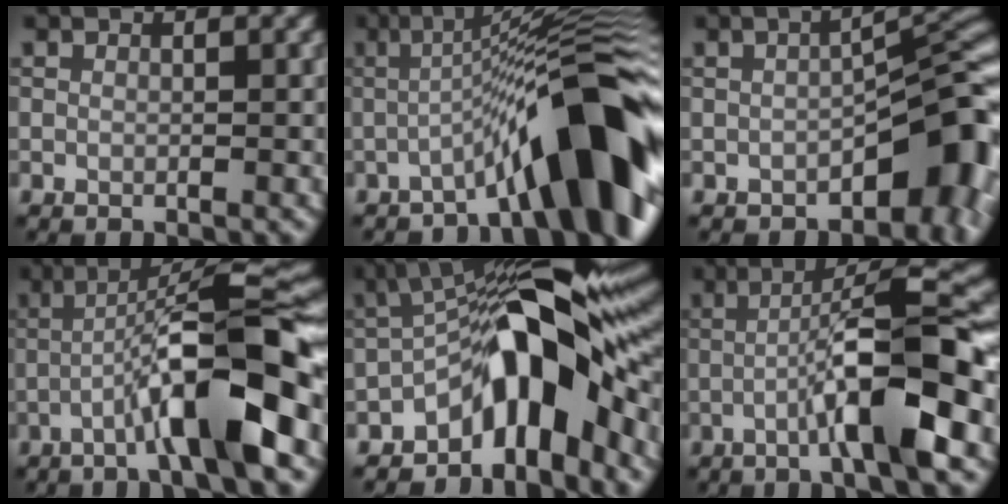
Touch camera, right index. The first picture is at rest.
{"total": 11.6, "force": [-4.3, 2.4, 10.5], "torque": [-0.127, 0.027, -0.074]}
{"total": 7.7, "force": [-3.1, 3.1, 6.3], "torque": [-0.057, 0.013, -0.051]}
{"total": 11.0, "force": [-3.5, 1.5, 10.3], "torque": [-0.154, 0.025, -0.064]}
{"total": 9.7, "force": [-4.2, 3.3, 8.1], "torque": [-0.103, 0.020, -0.082]}
{"total": 9.6, "force": [-2.5, 1.3, 9.2], "torque": [-0.134, 0.020, -0.047]}